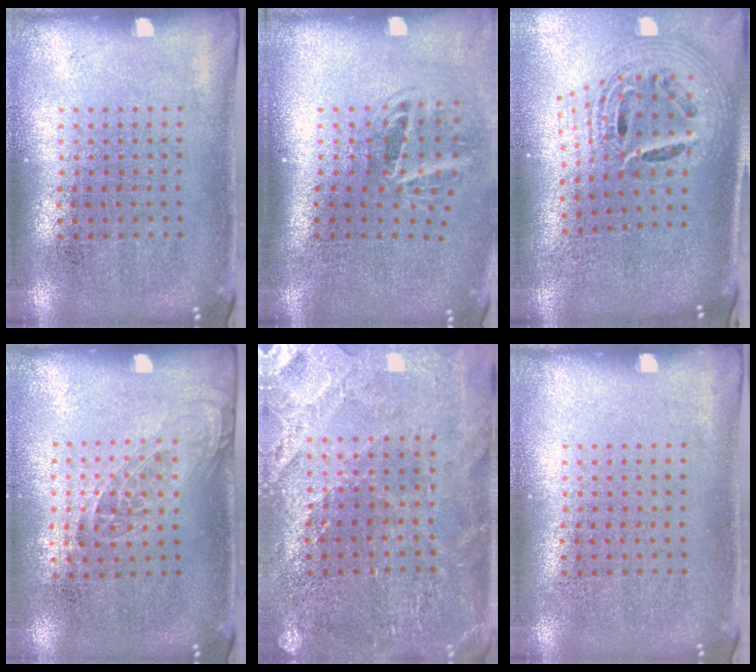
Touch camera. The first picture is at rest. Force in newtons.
{"total": 2.0, "press": 1.3, "slide": 1.6}
{"total": 2.2, "press": 1.6, "slide": 1.5}
{"total": 1.2, "press": 1.0, "slide": 0.7}
{"total": 1.7, "press": 1.7, "slide": 0.2}
{"total": 0.0}